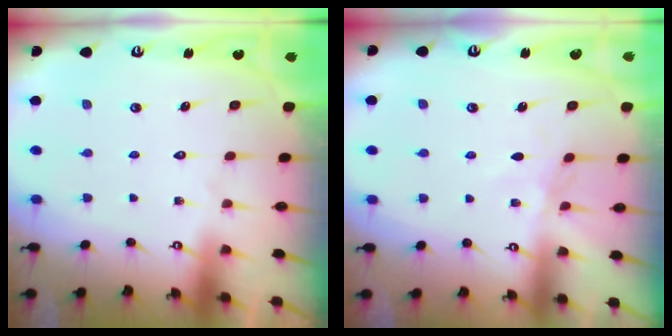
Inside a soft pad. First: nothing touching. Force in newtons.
{"total": 2.2, "press": 2.2, "slide": 0.3}